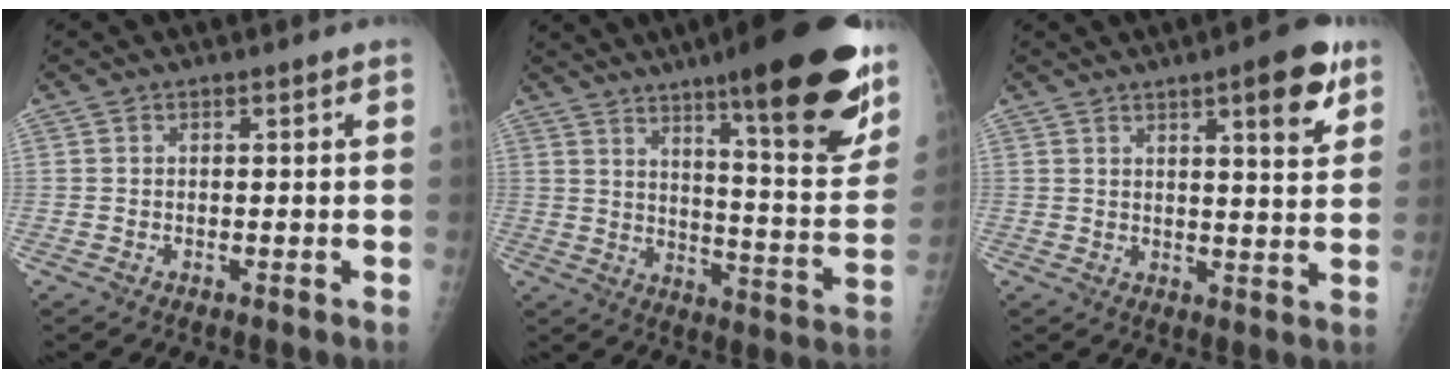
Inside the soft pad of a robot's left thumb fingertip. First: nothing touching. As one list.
[{"total": 25.5, "force": [15.7, 4.4, 19.7], "torque": [-0.252, -0.072, 0.227]}, {"total": 9.2, "force": [5.1, 2.0, 7.5], "torque": [-0.087, -0.025, 0.065]}]